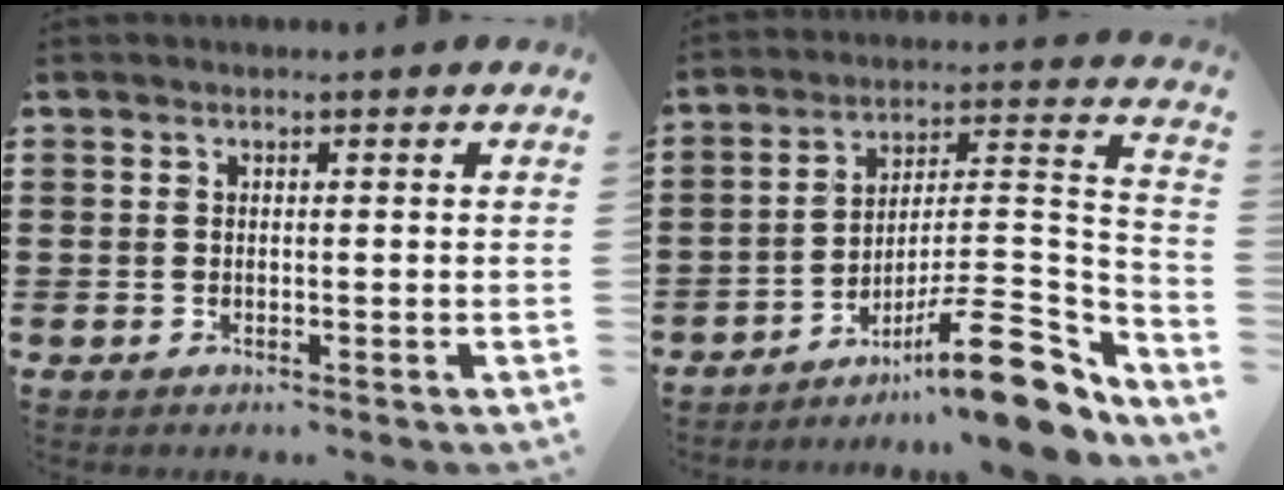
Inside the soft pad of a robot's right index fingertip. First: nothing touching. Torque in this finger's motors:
{"motor_torque": [1.16, -0.97, 0.34, 0.13]}